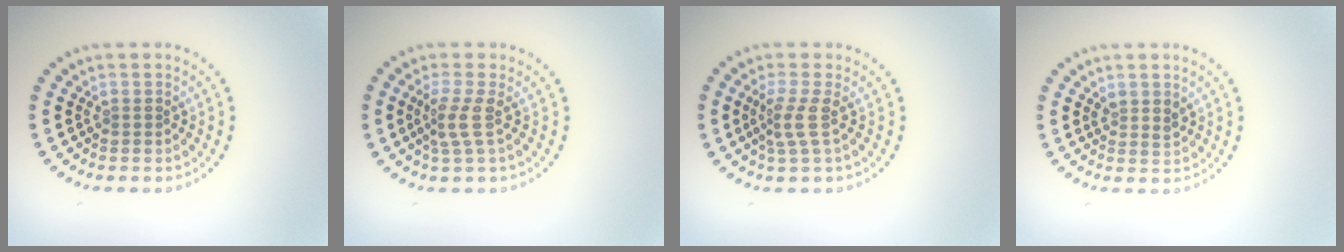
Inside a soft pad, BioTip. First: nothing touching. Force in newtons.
{"total": 2.2, "press": 1.6, "slide": 1.5}
{"total": 2.2, "press": 1.6, "slide": 1.5}
{"total": 1.2, "press": 1.0, "slide": 0.6}